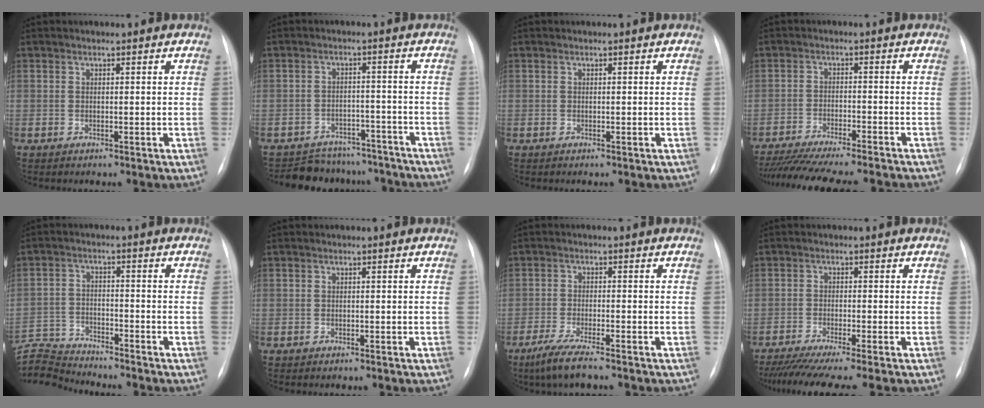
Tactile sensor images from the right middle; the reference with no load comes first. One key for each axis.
{"total": 10.5, "fx": -9.7, "fy": 4.2, "fz": 0.6, "tx": 0.000, "ty": 0.024, "tz": -0.122}
{"total": 0.0}
{"total": 17.4, "fx": -15.5, "fy": 1.4, "fz": 7.8, "tx": -0.135, "ty": -0.029, "tz": -0.220}
{"total": 7.4, "fx": -7.3, "fy": -0.8, "fz": -0.9, "tx": 0.010, "ty": 0.000, "tz": -0.138}
{"total": 0.0}
{"total": 5.8, "fx": -4.2, "fy": 0.0, "fz": 4.0, "tx": -0.083, "ty": -0.020, "tz": -0.074}
{"total": 10.1, "fx": -8.5, "fy": -1.1, "fz": 5.3, "tx": -0.064, "ty": -0.030, "tz": -0.131}